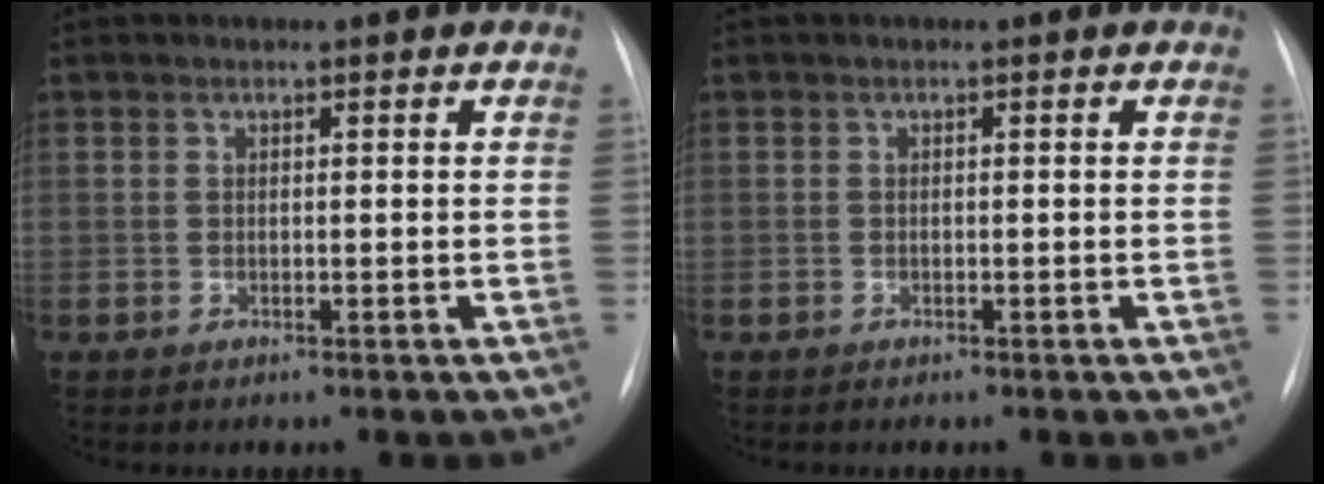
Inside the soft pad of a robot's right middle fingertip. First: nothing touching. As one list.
[{"total": 0.0}]